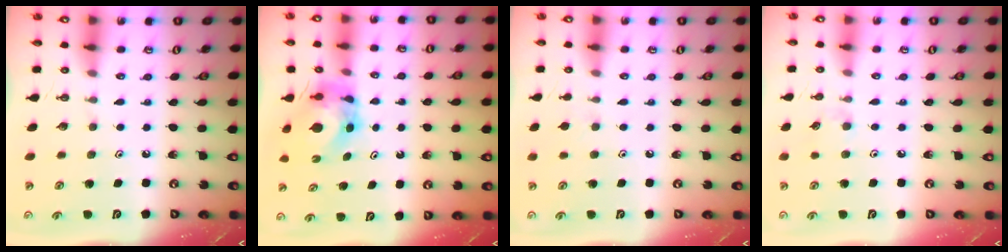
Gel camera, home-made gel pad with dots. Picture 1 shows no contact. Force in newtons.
{"total": 5.9, "press": 5.9, "slide": 0.6}
{"total": 2.9, "press": 2.8, "slide": 0.6}
{"total": 5.3, "press": 5.3, "slide": 0.7}